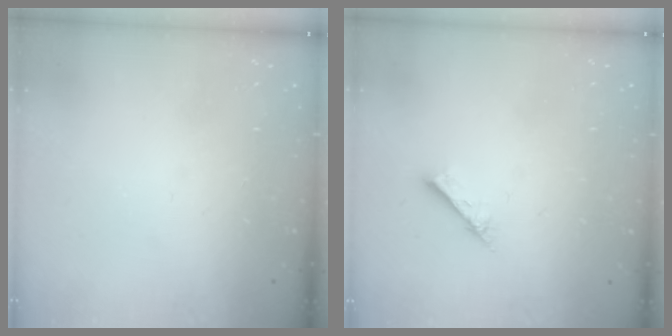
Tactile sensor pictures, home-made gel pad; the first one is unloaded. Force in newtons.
{"total": 2.1, "press": 2.1, "slide": 0.2}